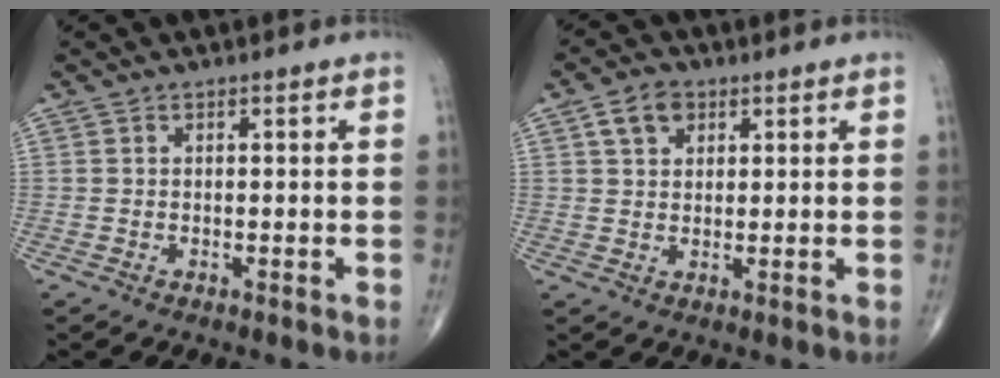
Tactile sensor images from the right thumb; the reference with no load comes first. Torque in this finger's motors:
{"motor_torque": [0.63, 0.82, 0.57, 0.47, 0.02]}